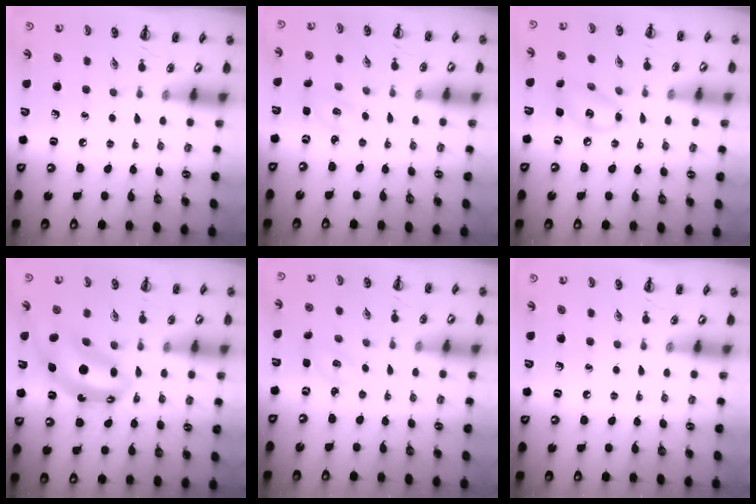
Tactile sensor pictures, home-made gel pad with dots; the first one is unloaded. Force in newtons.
{"total": 1.6, "press": 1.5, "slide": 0.5}
{"total": 8.7, "press": 8.6, "slide": 1.3}
{"total": 10.6, "press": 10.2, "slide": 2.9}
{"total": 1.8, "press": 1.7, "slide": 0.5}
{"total": 0.0}